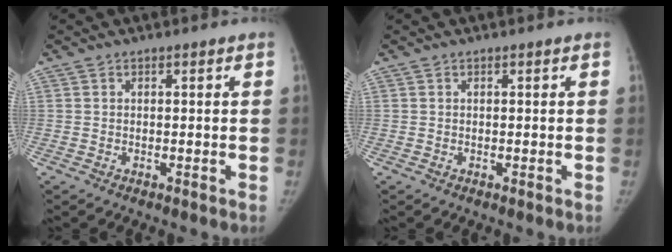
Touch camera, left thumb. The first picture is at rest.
{"total": 0.0}